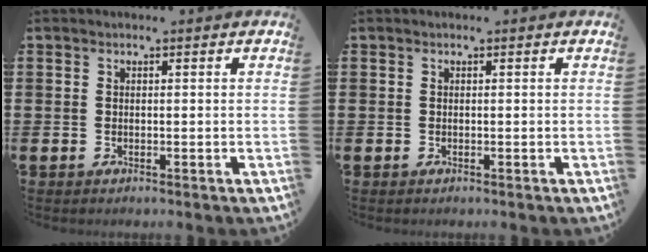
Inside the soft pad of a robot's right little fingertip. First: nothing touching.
{"total": 0.0}